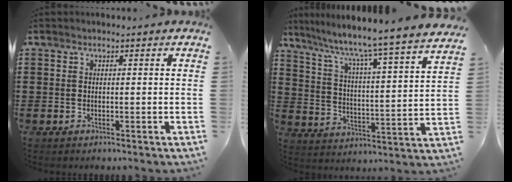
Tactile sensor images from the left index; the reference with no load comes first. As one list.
[{"total": 5.8, "force": [5.0, -1.1, 2.8], "torque": [-0.079, -0.056, 0.070]}]